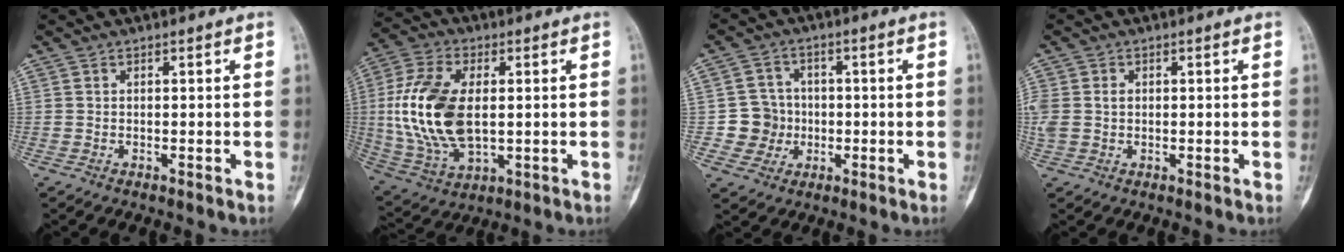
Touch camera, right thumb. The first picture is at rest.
{"total": 17.9, "force": [0.9, 10.1, 14.8], "torque": [-0.307, -0.007, 0.025]}
{"total": 6.4, "force": [-1.0, 6.3, 0.8], "torque": [0.020, 0.014, -0.018]}
{"total": 4.4, "force": [0.4, 3.4, 2.7], "torque": [-0.076, 0.014, 0.016]}